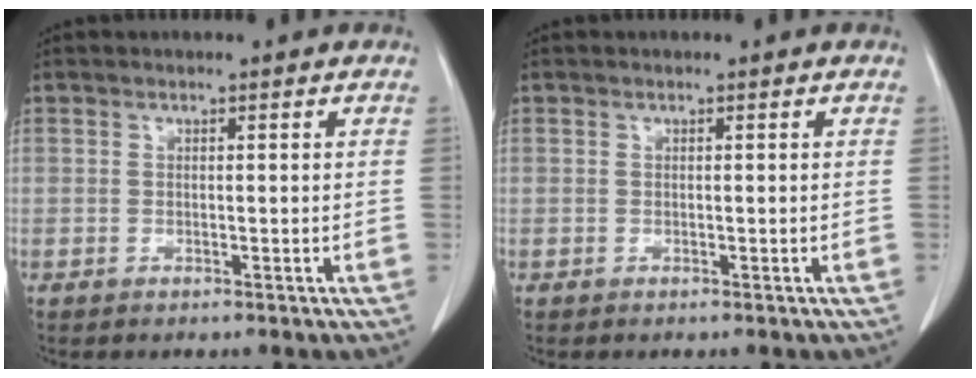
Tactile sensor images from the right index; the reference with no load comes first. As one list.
[{"total": 0.0}]